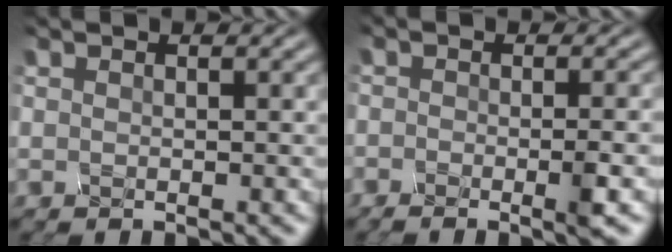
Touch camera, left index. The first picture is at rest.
{"total": 2.5, "force": [-1.8, 0.0, 1.7], "torque": [-0.030, -0.005, -0.011]}